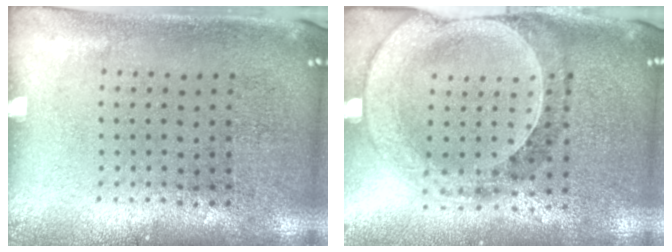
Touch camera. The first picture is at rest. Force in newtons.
{"total": 1.5, "press": 1.5, "slide": 0.3}